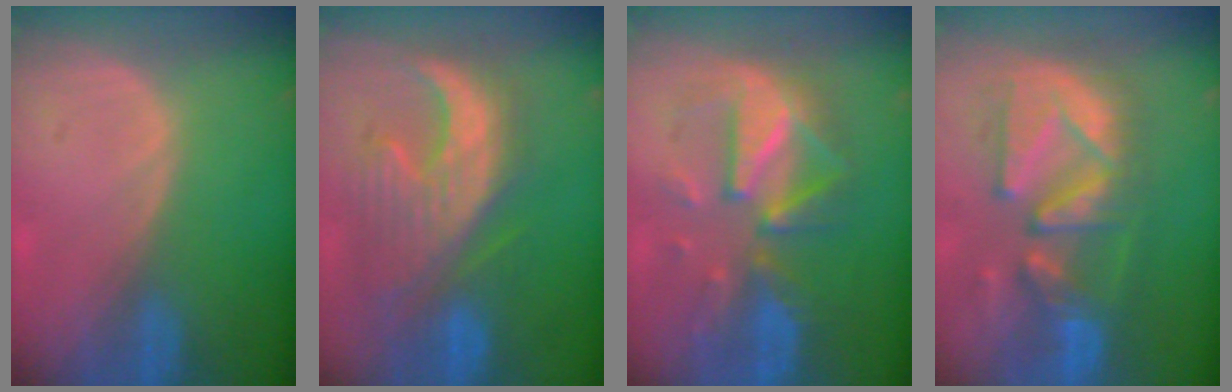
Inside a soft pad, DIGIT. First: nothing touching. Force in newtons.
{"total": 11.3, "press": 10.8, "slide": 3.3}
{"total": 9.3, "press": 9.3, "slide": 0.5}
{"total": 11.4, "press": 10.8, "slide": 3.7}